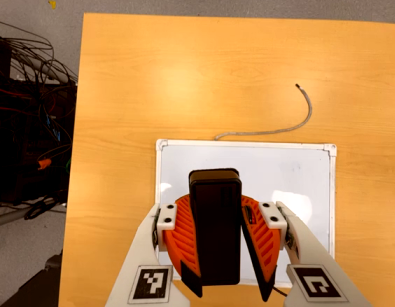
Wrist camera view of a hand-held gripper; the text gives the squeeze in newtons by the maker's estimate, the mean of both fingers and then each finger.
{"total": 10.9, "left": 10.6, "right": 11.2}